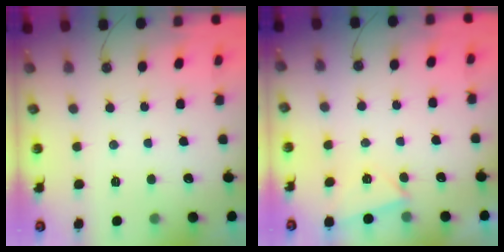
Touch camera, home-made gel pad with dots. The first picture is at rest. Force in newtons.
{"total": 3.3, "press": 2.5, "slide": 2.2}